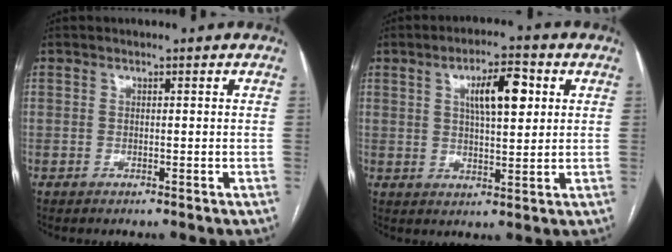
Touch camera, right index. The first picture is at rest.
{"total": 7.9, "force": [2.6, 2.3, 7.1], "torque": [-0.118, 0.012, 0.044]}